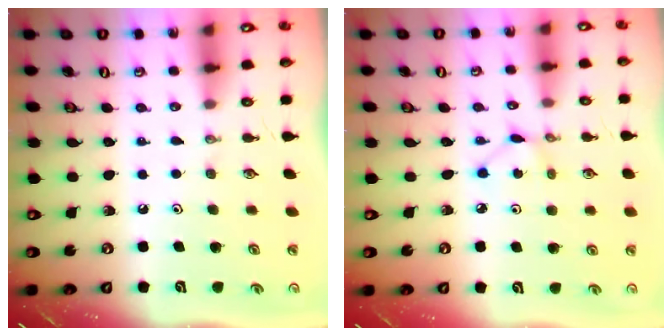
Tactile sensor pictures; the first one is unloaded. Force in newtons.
{"total": 2.3, "press": 2.3, "slide": 0.0}